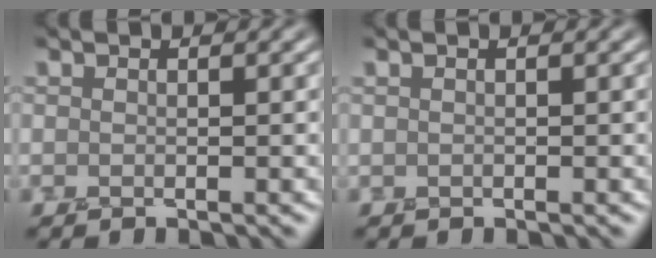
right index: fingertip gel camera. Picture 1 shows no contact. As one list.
[{"total": 0.0}]